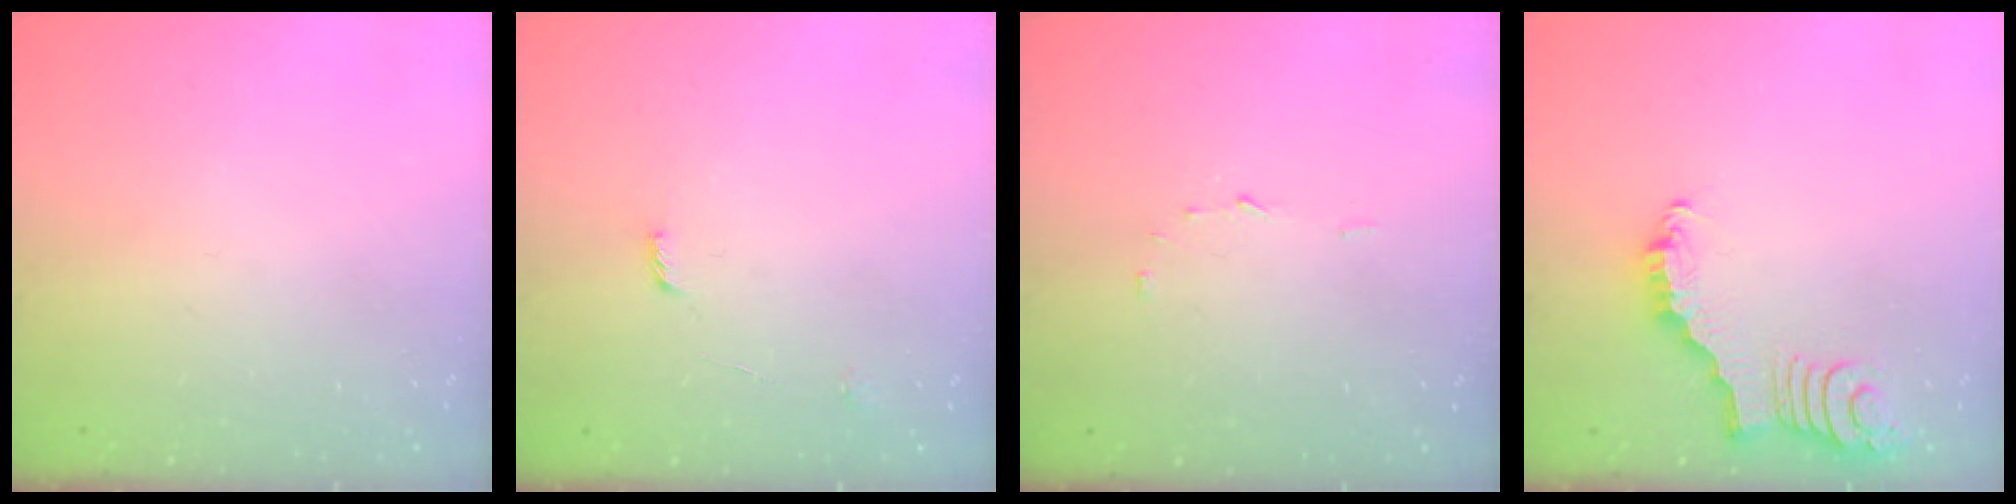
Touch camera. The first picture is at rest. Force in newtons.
{"total": 5.5, "press": 5.5, "slide": 0.4}
{"total": 4.1, "press": 4.1, "slide": 0.2}
{"total": 2.7, "press": 2.7, "slide": 0.4}